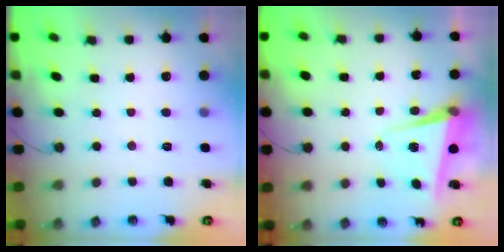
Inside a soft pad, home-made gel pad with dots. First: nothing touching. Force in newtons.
{"total": 4.8, "press": 4.5, "slide": 1.7}